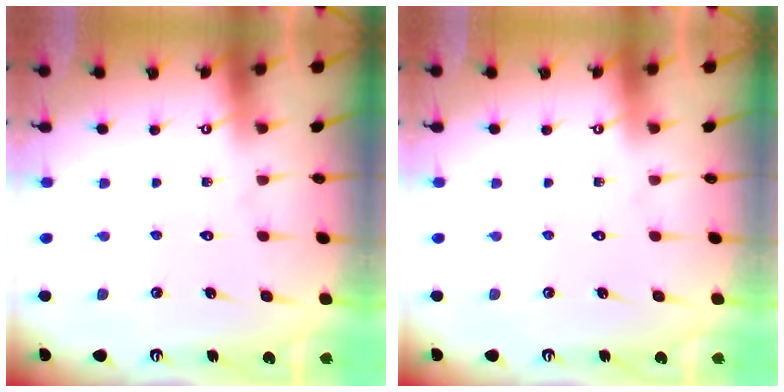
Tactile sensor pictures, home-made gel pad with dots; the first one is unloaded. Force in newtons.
{"total": 0.0}